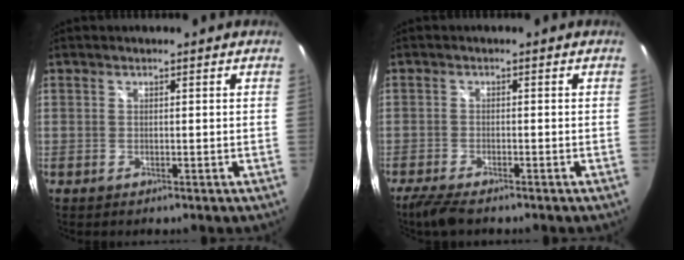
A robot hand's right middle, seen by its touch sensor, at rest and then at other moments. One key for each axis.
{"total": 5.0, "fx": -4.0, "fy": 0.9, "fz": 2.8, "tx": -0.074, "ty": -0.016, "tz": -0.074}